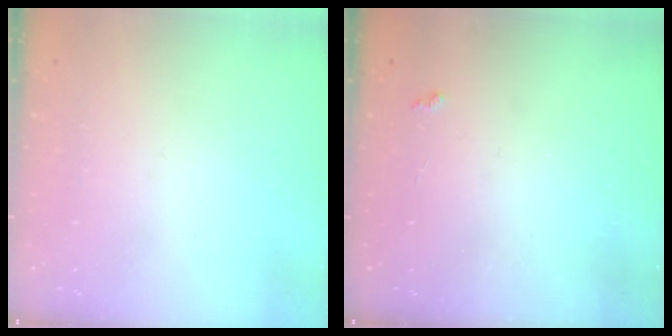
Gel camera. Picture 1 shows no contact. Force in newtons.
{"total": 2.5, "press": 2.4, "slide": 0.4}